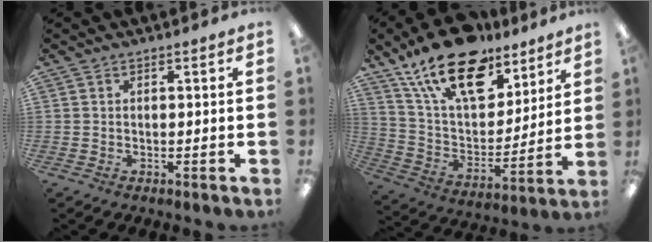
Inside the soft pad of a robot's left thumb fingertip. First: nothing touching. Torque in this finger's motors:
{"motor_torque": [2.01, 2.03, 1.33, -1.44, 0.40]}